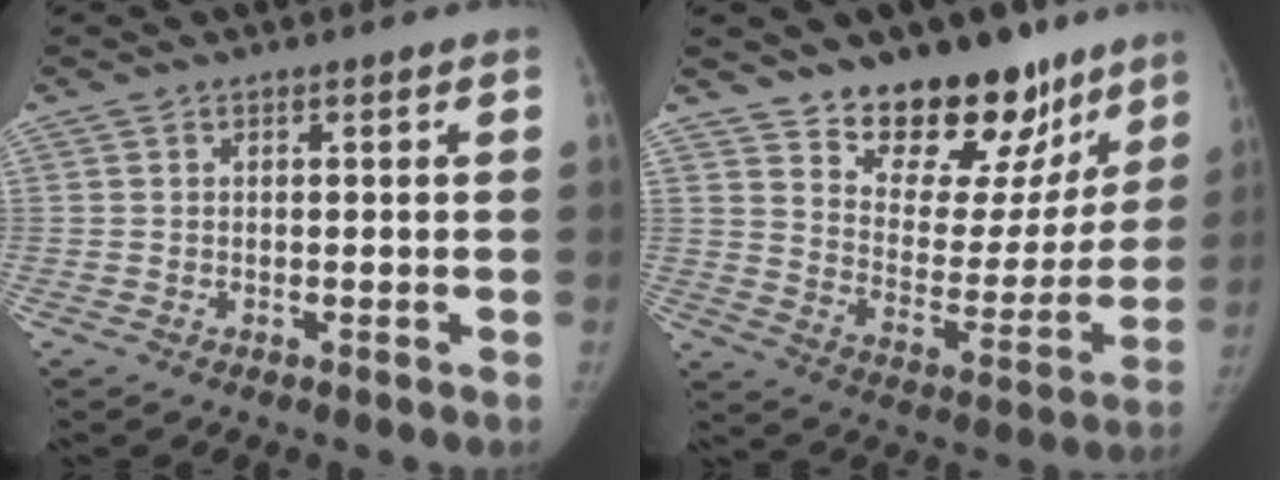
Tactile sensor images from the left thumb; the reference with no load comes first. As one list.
[{"total": 21.7, "force": [15.7, 11.1, 10.0], "torque": [-0.086, -0.102, 0.237]}]